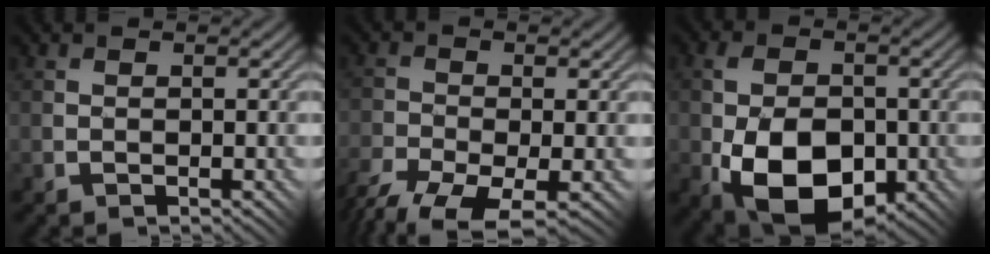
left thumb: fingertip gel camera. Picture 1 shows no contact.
{"total": 10.6, "force": [-7.7, 4.3, 5.7], "torque": [-0.105, -0.033, -0.120]}
{"total": 12.2, "force": [-3.7, 7.5, 8.9], "torque": [-0.169, -0.019, -0.059]}